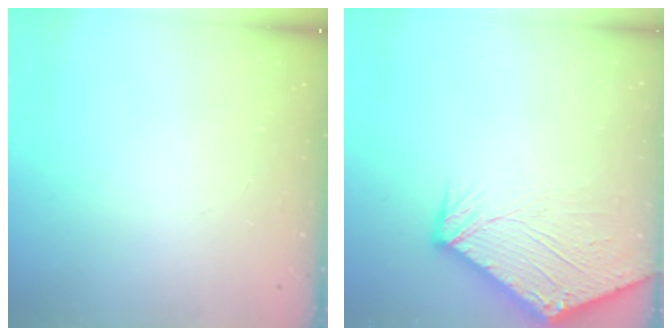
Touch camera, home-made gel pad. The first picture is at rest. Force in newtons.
{"total": 9.6, "press": 9.5, "slide": 1.2}